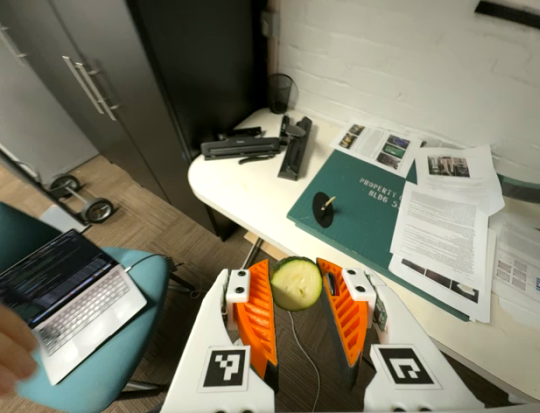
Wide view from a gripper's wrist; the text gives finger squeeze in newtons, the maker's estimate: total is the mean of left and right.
{"total": 10.7, "left": 10.5, "right": 10.8}